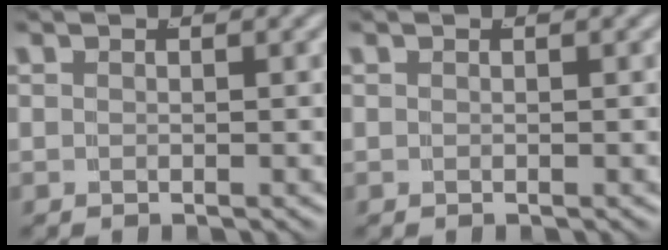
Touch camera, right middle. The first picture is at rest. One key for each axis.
{"total": 0.0}